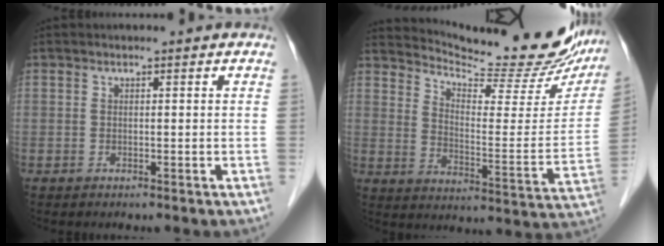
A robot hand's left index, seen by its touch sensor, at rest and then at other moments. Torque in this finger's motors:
{"motor_torque": [1.05, -1.03, 0.23, 0.03]}